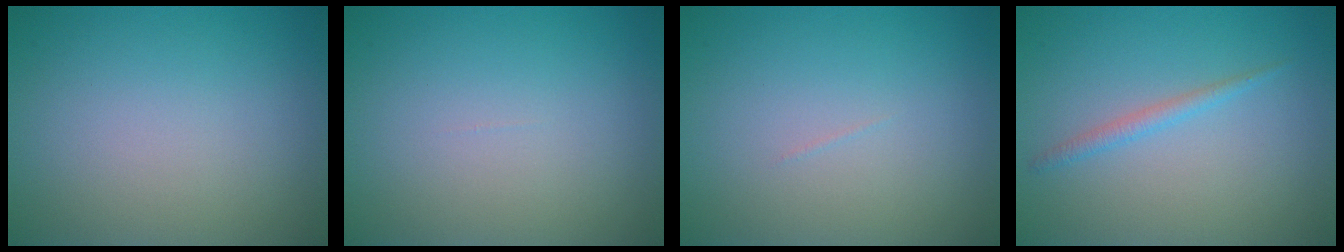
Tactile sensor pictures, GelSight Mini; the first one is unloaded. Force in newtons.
{"total": 0.0}
{"total": 0.0}
{"total": 1.2, "press": 1.2, "slide": 0.0}